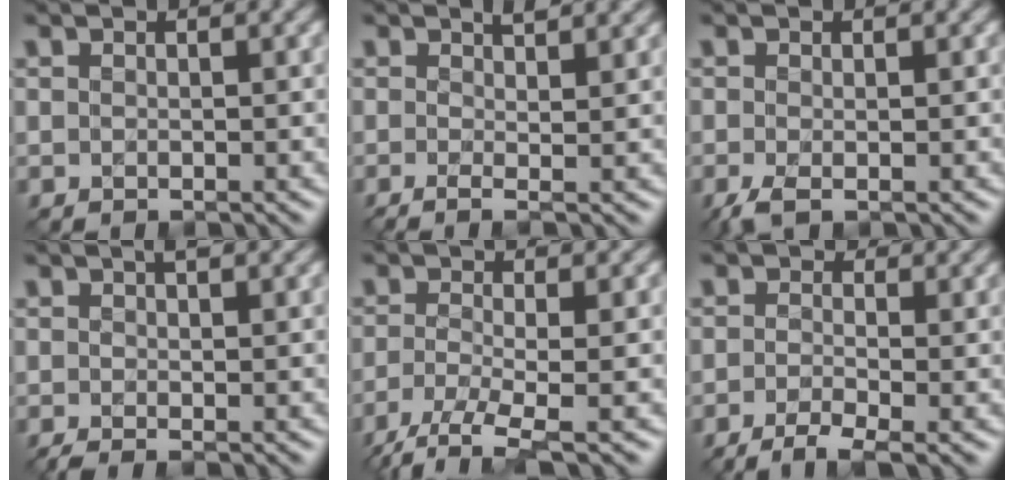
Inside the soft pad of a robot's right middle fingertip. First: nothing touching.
{"total": 4.1, "force": [0.8, 1.4, 3.8], "torque": [-0.040, 0.019, -0.004]}
{"total": 1.5, "force": [-0.6, 0.4, 1.3], "torque": [-0.034, -0.005, -0.018]}
{"total": 2.7, "force": [0.6, 0.8, 2.5], "torque": [-0.031, 0.007, 0.002]}
{"total": 4.1, "force": [-2.2, 0.9, 3.3], "torque": [-0.067, -0.006, -0.051]}
{"total": 2.8, "force": [-1.1, 1.1, 2.3], "torque": [-0.052, 0.001, -0.032]}